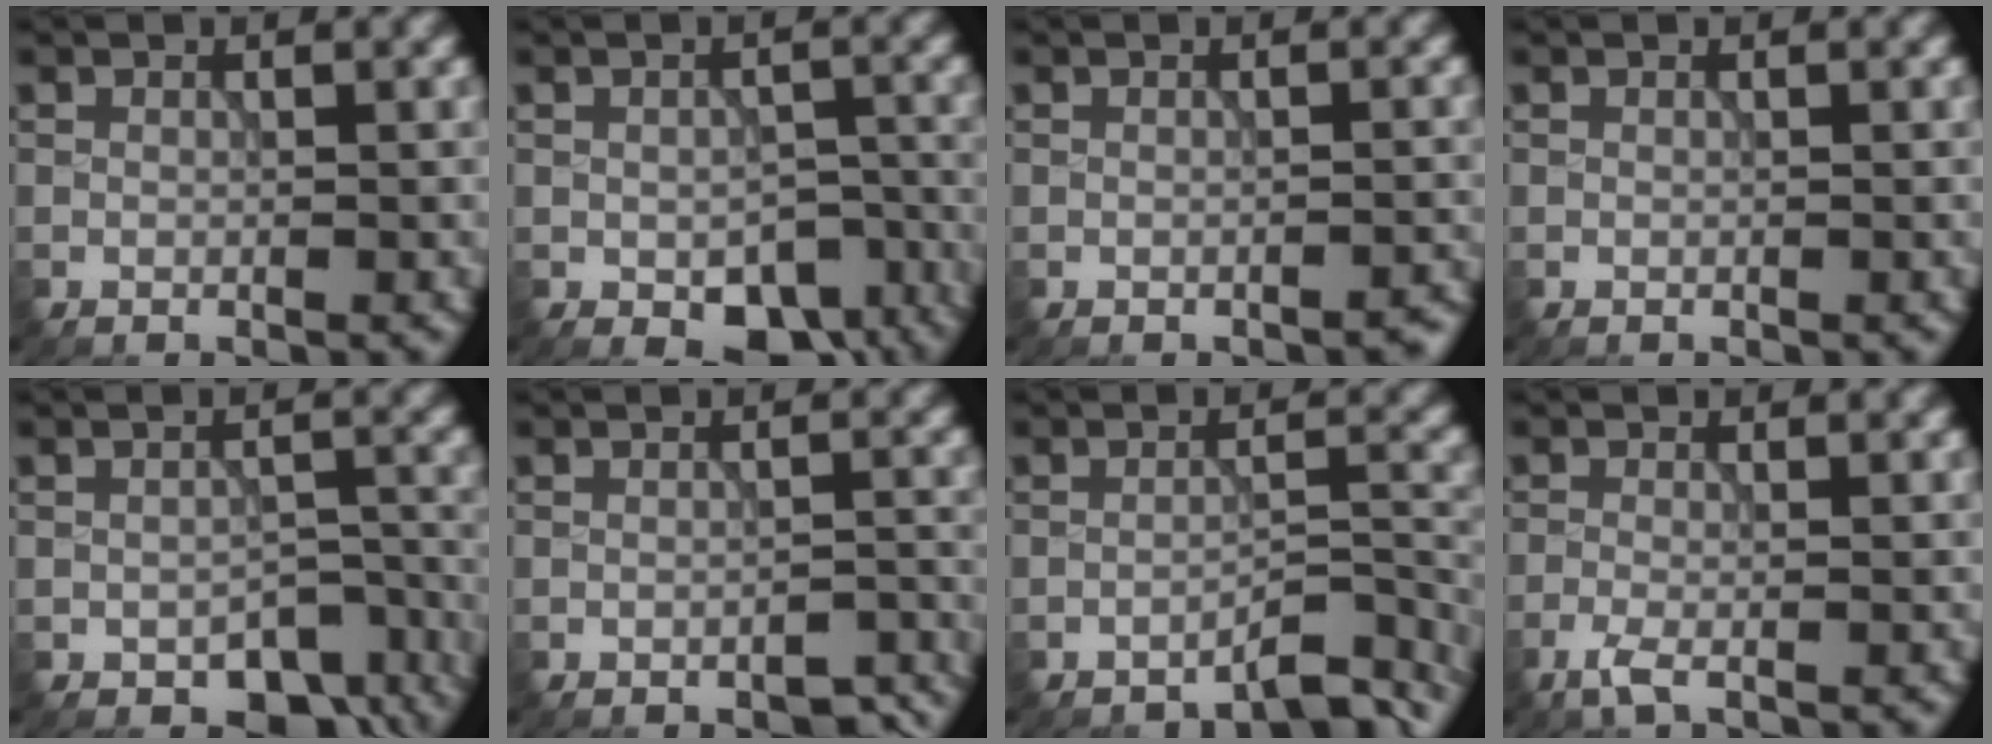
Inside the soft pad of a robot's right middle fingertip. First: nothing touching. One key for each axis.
{"total": 5.9, "fx": -3.1, "fy": 3.3, "fz": 3.8, "tx": -0.047, "ty": -0.022, "tz": -0.031}
{"total": 0.9, "fx": -0.8, "fy": 0.2, "fz": 0.1, "tx": -0.002, "ty": 0.001, "tz": -0.011}
{"total": 0.0}
{"total": 5.2, "fx": -3.4, "fy": 2.9, "fz": 2.7, "tx": -0.024, "ty": -0.018, "tz": -0.038}
{"total": 2.1, "fx": -1.8, "fy": 0.8, "fz": 0.9, "tx": -0.010, "ty": 0.000, "tz": -0.021}
{"total": 3.8, "fx": -3.4, "fy": 0.7, "fz": 1.6, "tx": -0.017, "ty": 0.007, "tz": -0.052}
{"total": 1.7, "fx": -1.0, "fy": 0.3, "fz": 1.4, "tx": -0.030, "ty": -0.001, "tz": -0.026}